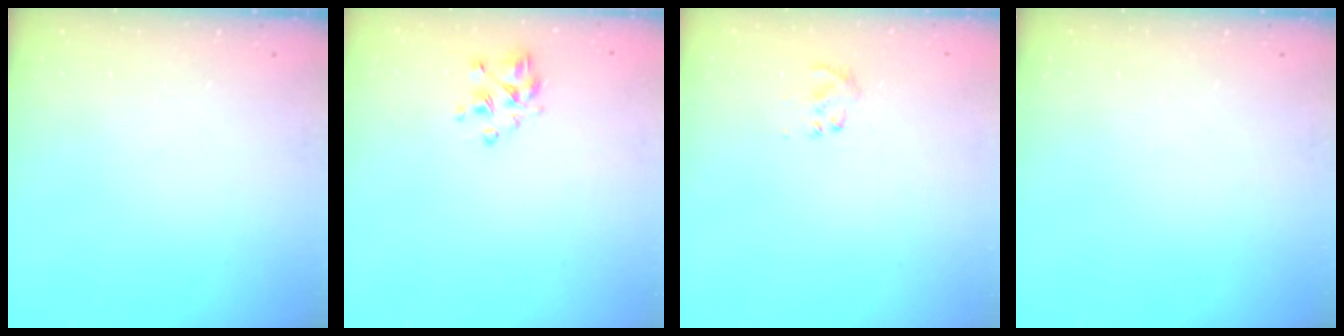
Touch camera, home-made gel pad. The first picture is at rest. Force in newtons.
{"total": 4.7, "press": 4.3, "slide": 1.9}
{"total": 2.5, "press": 2.4, "slide": 0.8}
{"total": 0.0}